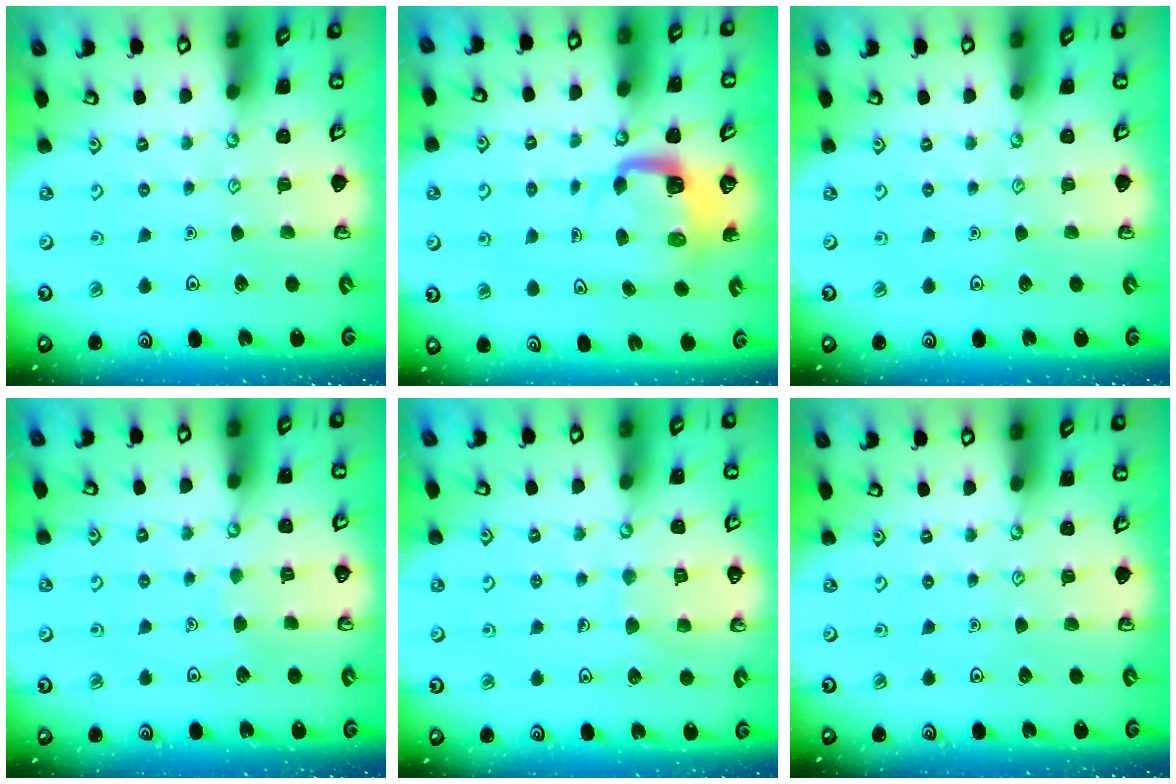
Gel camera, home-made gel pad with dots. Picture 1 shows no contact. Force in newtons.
{"total": 4.9, "press": 4.9, "slide": 0.4}
{"total": 0.0}
{"total": 3.9, "press": 3.9, "slide": 0.2}
{"total": 7.4, "press": 7.4, "slide": 0.4}
{"total": 0.0}